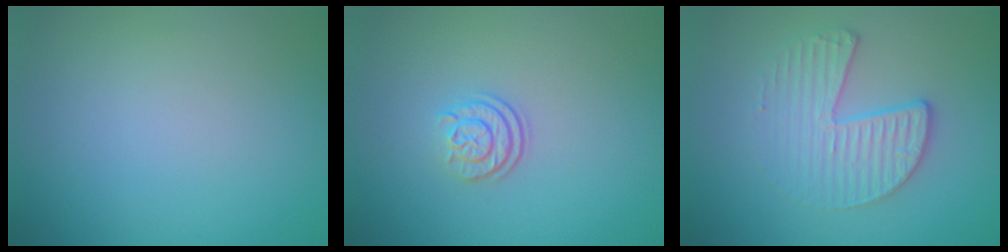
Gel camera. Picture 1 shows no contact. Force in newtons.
{"total": 2.3, "press": 1.7, "slide": 1.6}
{"total": 3.5, "press": 2.8, "slide": 2.0}